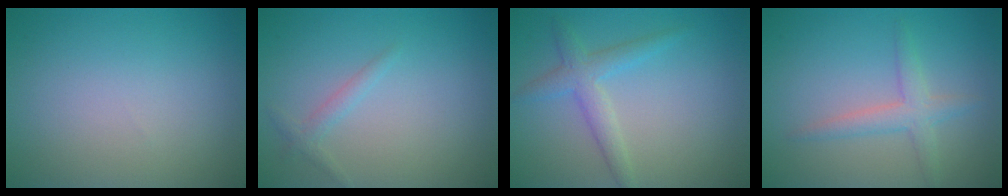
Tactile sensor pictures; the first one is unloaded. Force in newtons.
{"total": 1.1, "press": 1.1, "slide": 0.0}
{"total": 2.7, "press": 2.7, "slide": 0.1}
{"total": 2.4, "press": 2.4, "slide": 0.1}